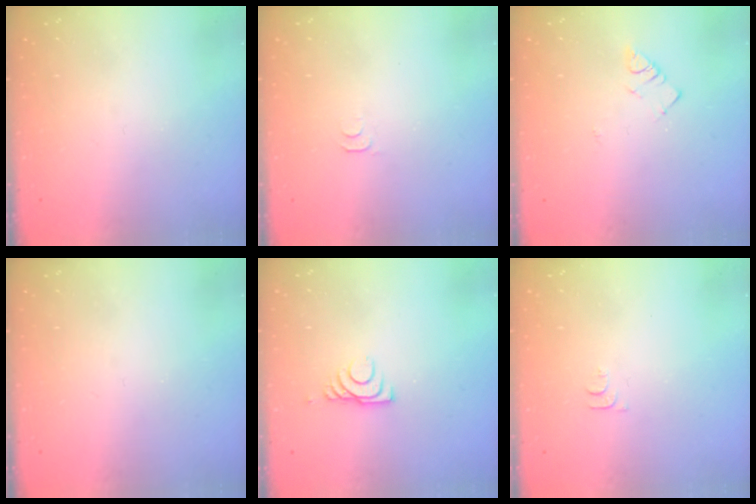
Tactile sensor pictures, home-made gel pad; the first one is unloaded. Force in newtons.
{"total": 2.8, "press": 2.7, "slide": 0.5}
{"total": 2.8, "press": 2.7, "slide": 0.4}
{"total": 0.0}
{"total": 5.9, "press": 5.9, "slide": 0.9}
{"total": 4.6, "press": 4.5, "slide": 0.7}